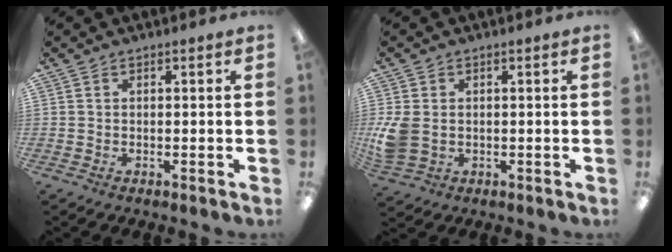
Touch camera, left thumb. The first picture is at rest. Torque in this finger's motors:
{"motor_torque": [-0.03, 0.23, 0.24, -0.21, 0.07]}